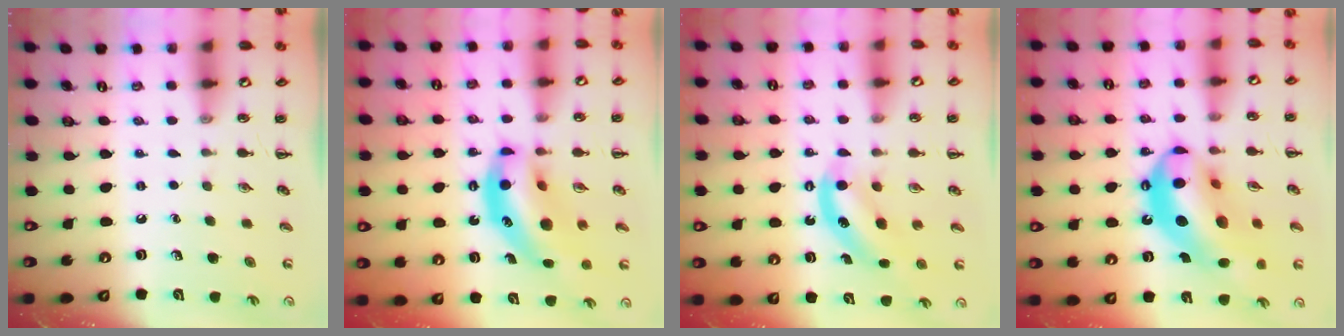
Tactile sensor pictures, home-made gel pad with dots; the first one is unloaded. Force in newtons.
{"total": 13.7, "press": 13.3, "slide": 3.4}
{"total": 6.6, "press": 6.5, "slide": 1.0}
{"total": 20.3, "press": 19.6, "slide": 5.5}